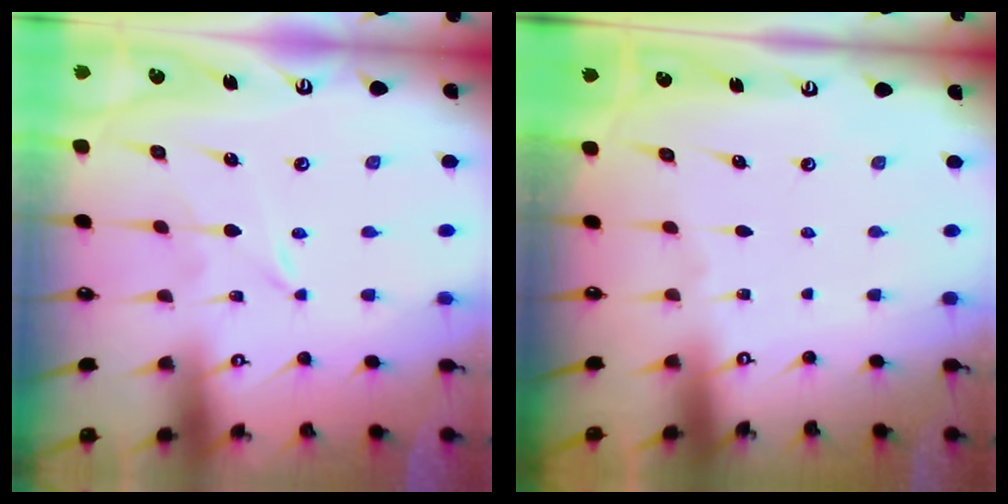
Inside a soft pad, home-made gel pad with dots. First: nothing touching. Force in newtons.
{"total": 0.0}